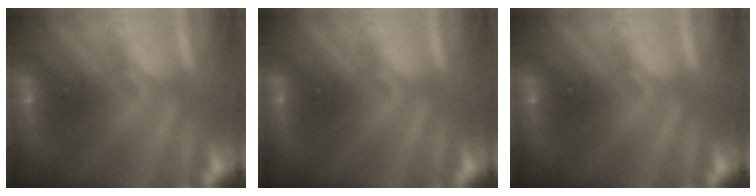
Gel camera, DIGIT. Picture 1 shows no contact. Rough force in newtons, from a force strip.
{"total": 0.0}
{"total": 0.0}